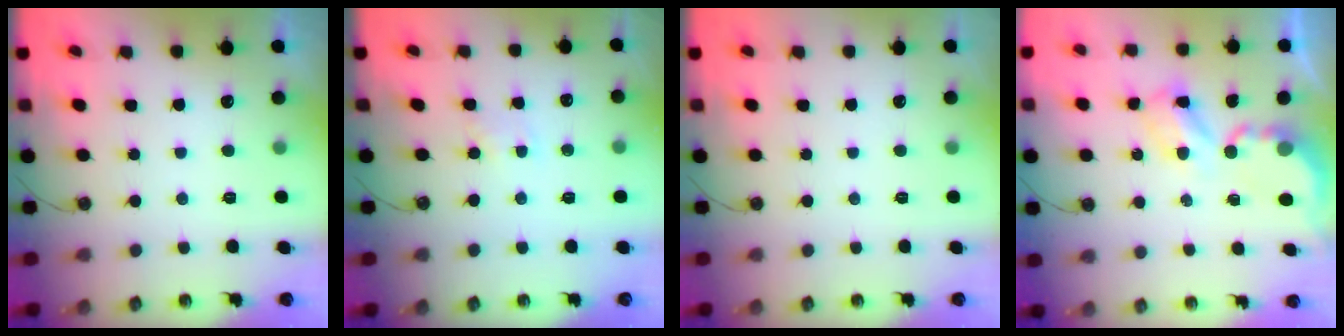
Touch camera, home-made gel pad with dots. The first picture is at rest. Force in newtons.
{"total": 1.9, "press": 1.9, "slide": 0.3}
{"total": 0.0}
{"total": 8.5, "press": 8.4, "slide": 0.4}